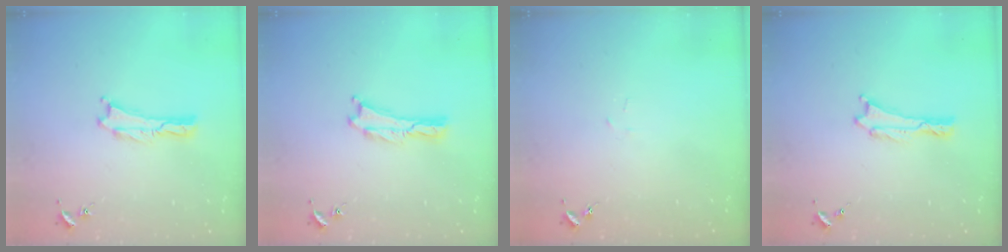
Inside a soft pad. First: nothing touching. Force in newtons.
{"total": 0.0}
{"total": 1.0, "press": 1.0, "slide": 0.1}
{"total": 0.0}